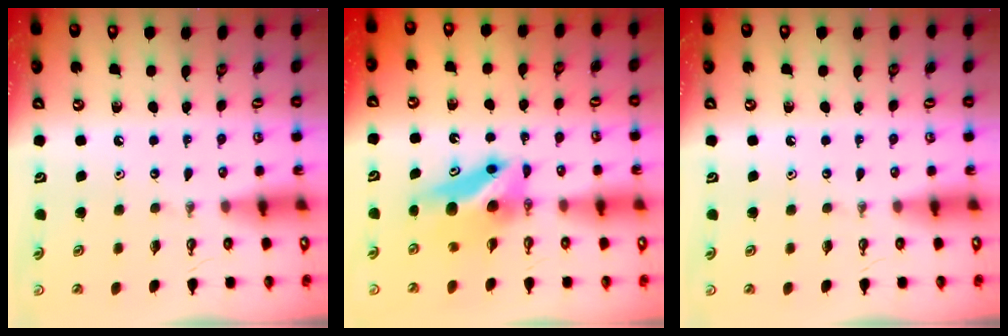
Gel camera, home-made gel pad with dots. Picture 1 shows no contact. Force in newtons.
{"total": 6.6, "press": 6.6, "slide": 0.5}
{"total": 0.0}